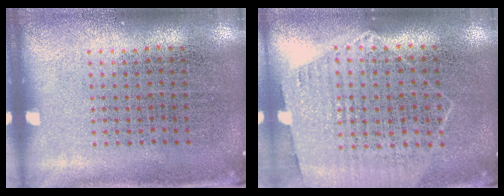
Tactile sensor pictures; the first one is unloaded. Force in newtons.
{"total": 1.2, "press": 1.1, "slide": 0.4}